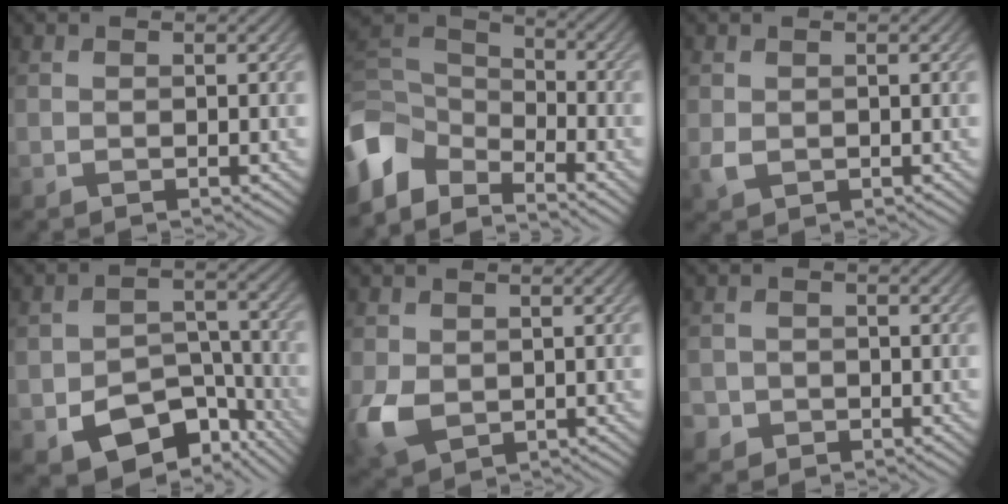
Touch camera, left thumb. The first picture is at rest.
{"total": 7.7, "force": [-4.8, 4.7, 3.7], "torque": [-0.098, 0.000, -0.108]}
{"total": 1.4, "force": [0.1, 1.2, 0.8], "torque": [-0.022, -0.004, 0.006]}
{"total": 10.7, "force": [-6.1, 6.5, 6.0], "torque": [-0.104, -0.031, -0.093]}
{"total": 5.3, "force": [-0.5, 4.0, 3.3], "torque": [-0.087, -0.012, -0.009]}
{"total": 2.2, "force": [-1.2, 1.8, 0.1], "torque": [-0.002, -0.002, -0.027]}